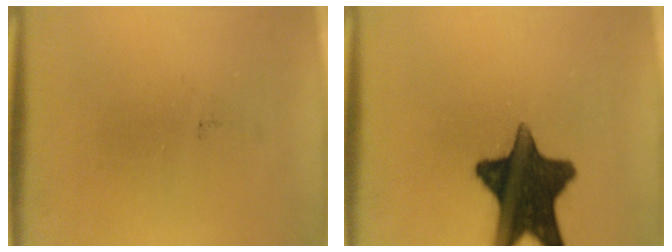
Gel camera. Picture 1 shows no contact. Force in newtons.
{"total": 15.3}